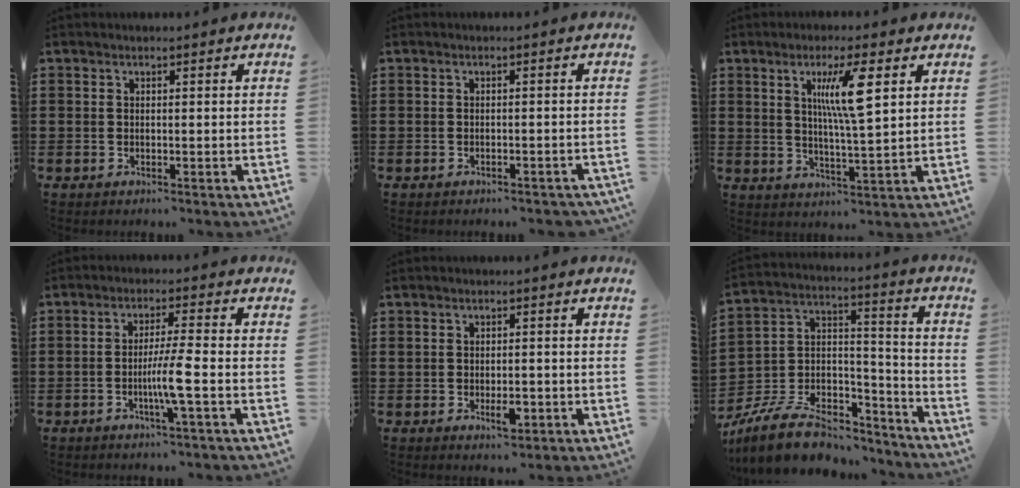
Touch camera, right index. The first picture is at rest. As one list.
[{"total": 1.0, "force": [-1.0, 0.2, 0.3], "torque": [-0.010, -0.004, -0.019]}, {"total": 8.1, "force": [3.0, 1.3, 7.5], "torque": [-0.145, 0.002, 0.045]}, {"total": 5.5, "force": [-1.5, -0.4, 5.3], "torque": [-0.098, -0.012, -0.033]}, {"total": 2.7, "force": [-0.7, 1.4, 2.2], "torque": [-0.041, 0.001, -0.012]}, {"total": 10.2, "force": [-7.7, 4.6, 4.9], "torque": [-0.109, 0.020, -0.145]}]